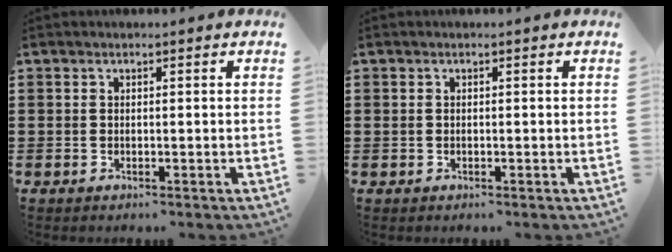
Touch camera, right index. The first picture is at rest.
{"total": 0.0}